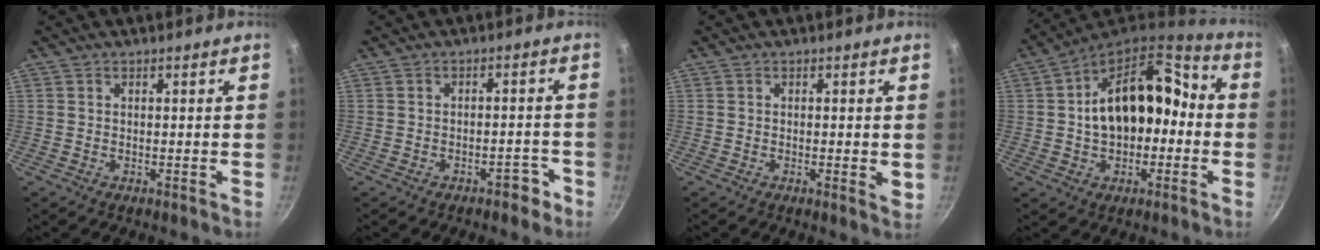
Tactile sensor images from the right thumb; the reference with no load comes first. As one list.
[{"total": 3.5, "force": [-2.3, 1.8, 1.9], "torque": [-0.008, 0.031, -0.018]}, {"total": 2.1, "force": [-0.1, 0.7, 2.0], "torque": [-0.028, -0.005, -0.002]}, {"total": 18.5, "force": [-0.3, 12.2, 14.0], "torque": [-0.202, 0.057, -0.007]}]